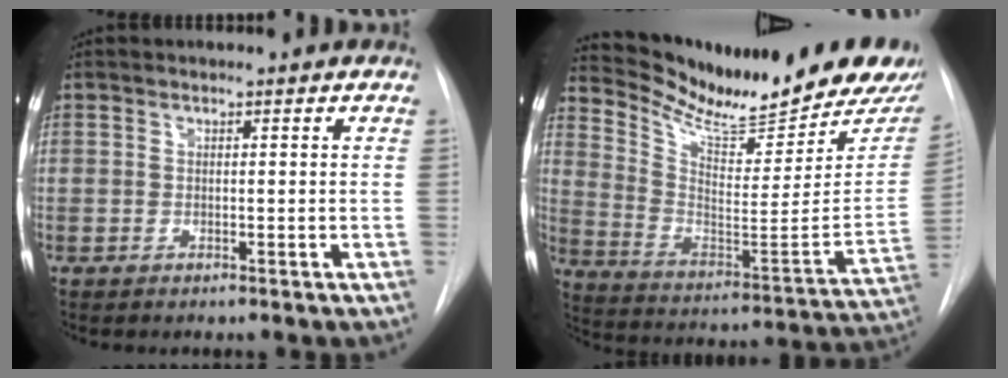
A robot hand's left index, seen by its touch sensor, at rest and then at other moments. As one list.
[{"total": 23.2, "force": [20.0, 2.9, 11.4], "torque": [-0.190, -0.071, 0.296]}]